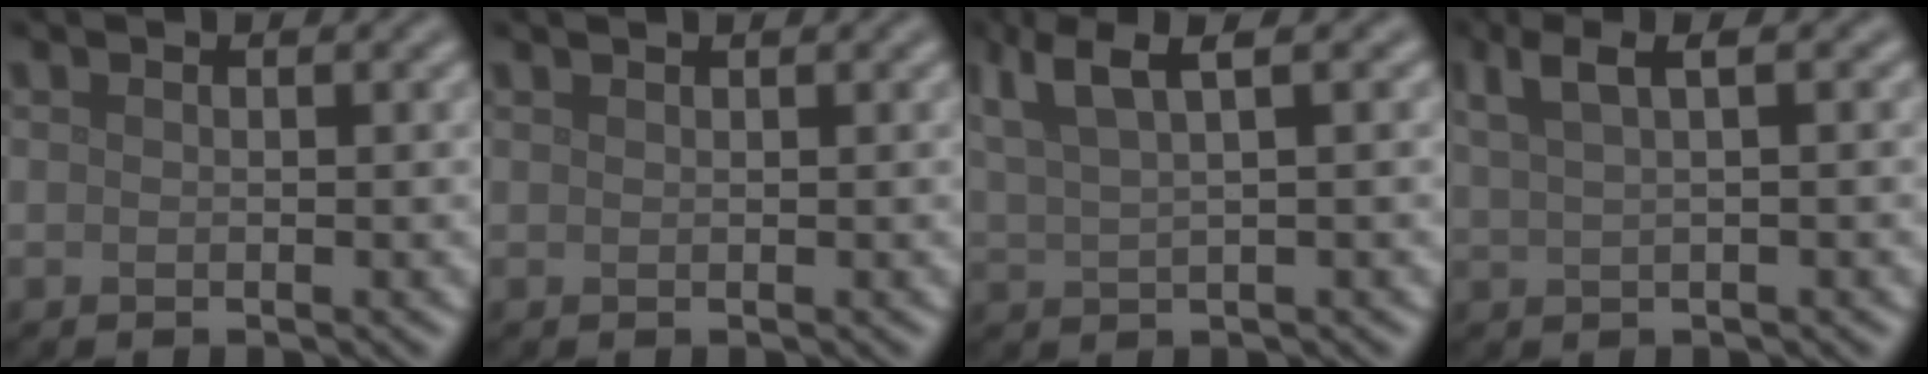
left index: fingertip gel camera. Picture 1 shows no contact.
{"total": 0.6, "force": [0.5, 0.0, 0.2], "torque": [-0.003, -0.001, 0.006]}
{"total": 5.2, "force": [3.3, 1.2, 3.9], "torque": [-0.069, 0.018, 0.062]}
{"total": 3.4, "force": [1.9, 0.9, 2.7], "torque": [-0.039, 0.012, 0.034]}